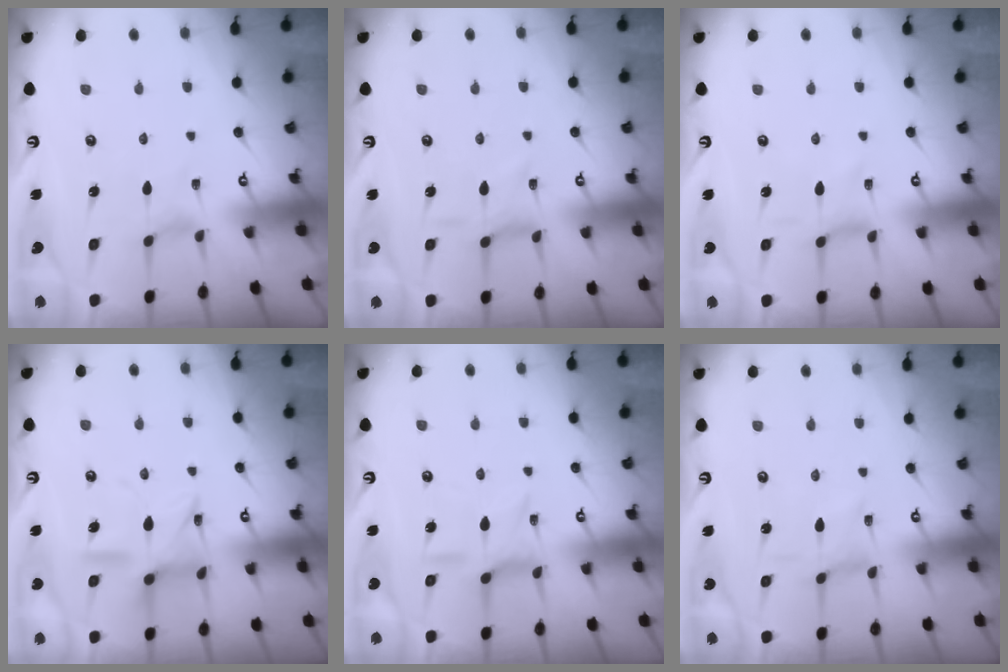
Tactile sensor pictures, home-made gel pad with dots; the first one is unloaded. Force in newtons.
{"total": 1.9, "press": 1.9, "slide": 0.4}
{"total": 0.6, "press": 0.5, "slide": 0.3}
{"total": 11.3, "press": 11.3, "slide": 0.8}
{"total": 6.2, "press": 6.2, "slide": 0.5}
{"total": 0.0}